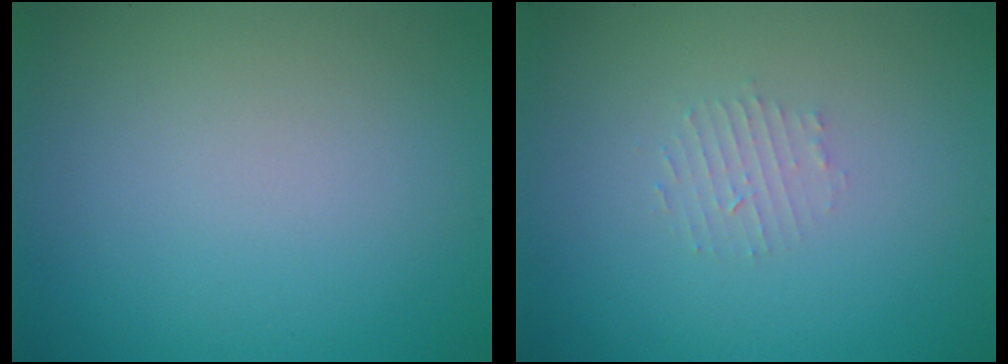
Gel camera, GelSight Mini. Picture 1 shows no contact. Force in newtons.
{"total": 1.2, "press": 1.1, "slide": 0.2}